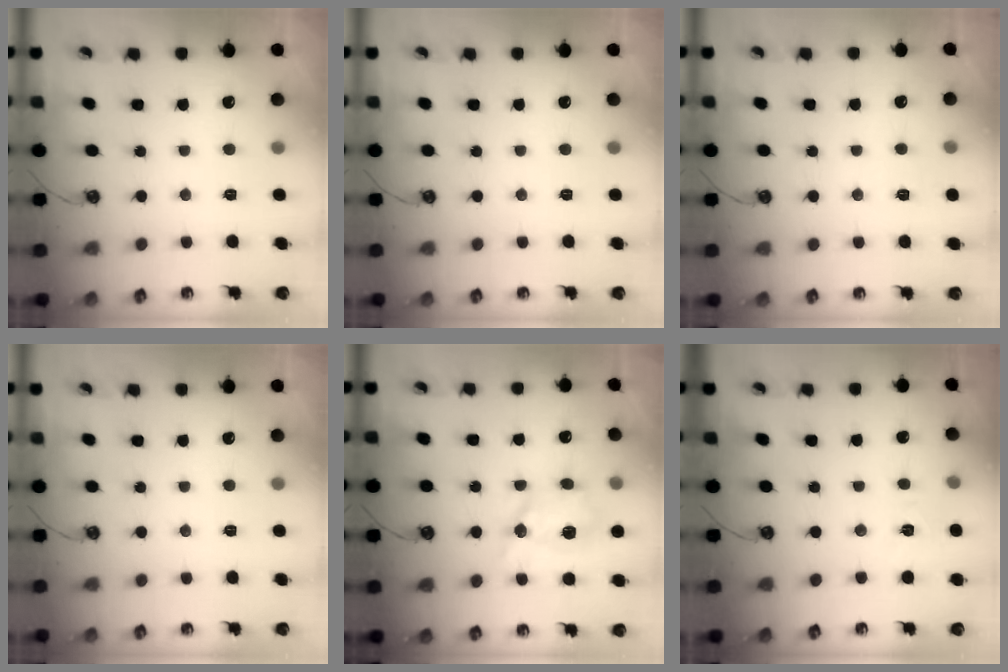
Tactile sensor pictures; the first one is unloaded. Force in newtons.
{"total": 0.0}
{"total": 2.7, "press": 2.7, "slide": 0.3}
{"total": 0.0}
{"total": 10.9, "press": 10.9, "slide": 0.3}
{"total": 2.9, "press": 2.9, "slide": 0.4}